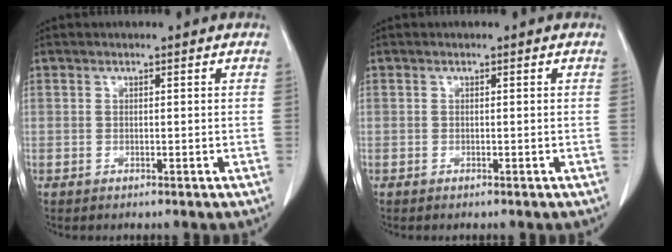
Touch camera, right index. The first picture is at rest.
{"total": 0.0}